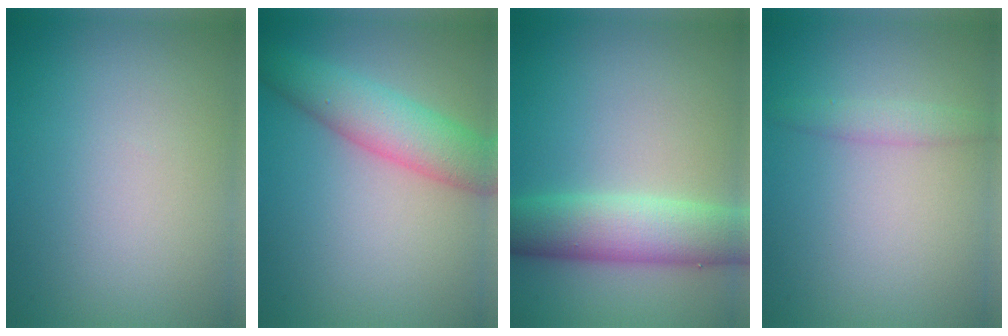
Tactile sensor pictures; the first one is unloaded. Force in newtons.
{"total": 5.5, "press": 5.5, "slide": 0.3}
{"total": 6.0, "press": 6.0, "slide": 0.2}
{"total": 1.5, "press": 1.5, "slide": 0.1}